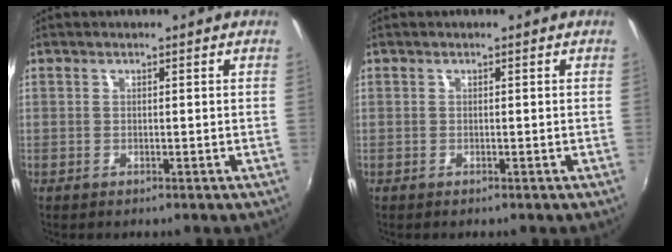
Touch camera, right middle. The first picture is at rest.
{"total": 0.0}